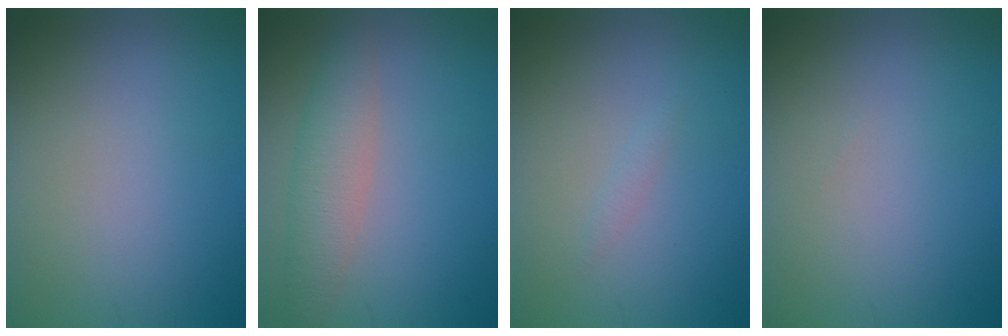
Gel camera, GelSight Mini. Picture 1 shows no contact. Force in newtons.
{"total": 4.0, "press": 4.0, "slide": 0.1}
{"total": 0.6, "press": 0.6, "slide": 0.1}
{"total": 0.0}